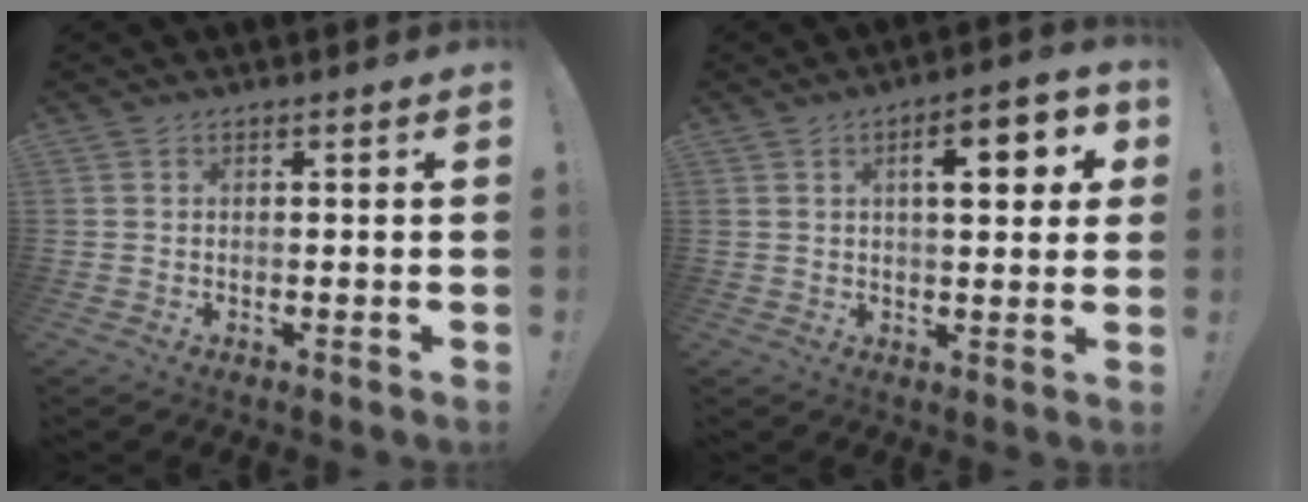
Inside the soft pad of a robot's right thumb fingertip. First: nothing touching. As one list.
[{"total": 9.3, "force": [2.9, 3.1, 8.3], "torque": [-0.105, -0.006, 0.038]}]